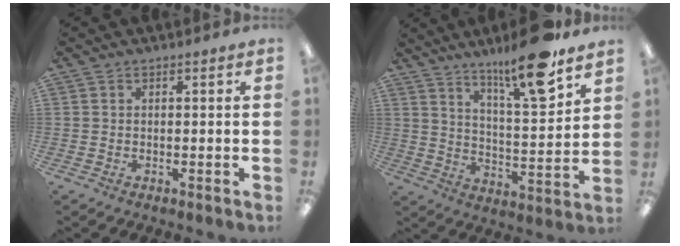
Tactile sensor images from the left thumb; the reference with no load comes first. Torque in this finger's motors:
{"motor_torque": [0.26, 0.27, 1.49, -1.28, 0.28]}